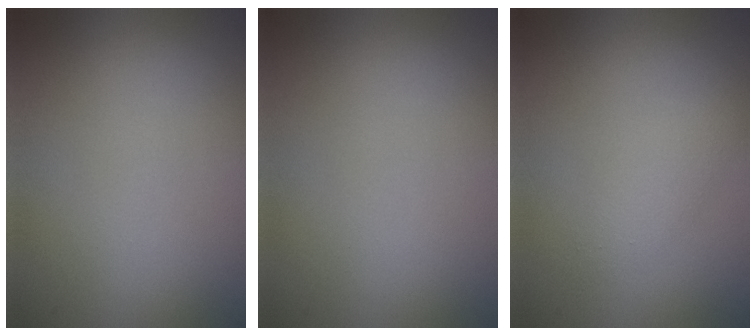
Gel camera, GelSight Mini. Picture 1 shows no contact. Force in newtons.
{"total": 0.0}
{"total": 1.6, "press": 1.6, "slide": 0.1}